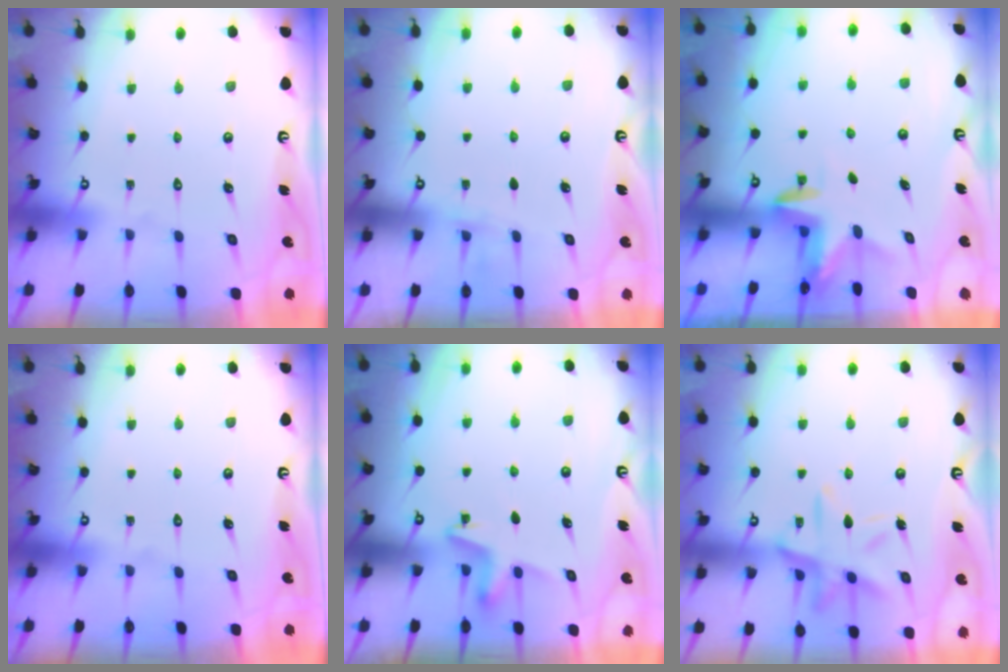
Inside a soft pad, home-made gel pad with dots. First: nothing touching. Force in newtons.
{"total": 3.1, "press": 2.8, "slide": 1.2}
{"total": 3.2, "press": 3.2, "slide": 0.3}
{"total": 0.0}
{"total": 4.1, "press": 4.1, "slide": 0.4}
{"total": 14.1, "press": 14.1, "slide": 0.9}